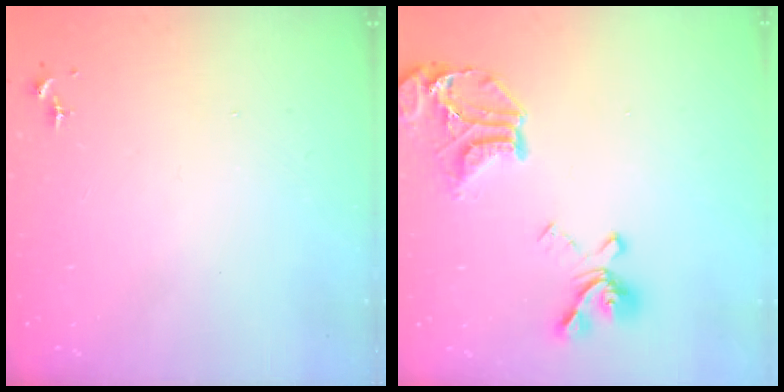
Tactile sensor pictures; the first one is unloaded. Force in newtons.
{"total": 19.6, "press": 19.5, "slide": 2.1}